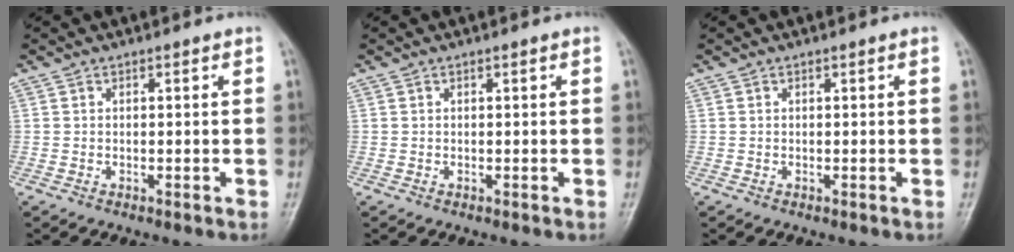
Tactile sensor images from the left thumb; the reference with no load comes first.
{"total": 0.0}
{"total": 0.0}